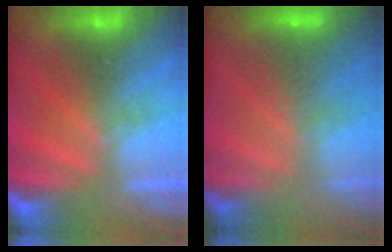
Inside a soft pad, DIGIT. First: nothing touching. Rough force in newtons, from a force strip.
{"total": 3.4}